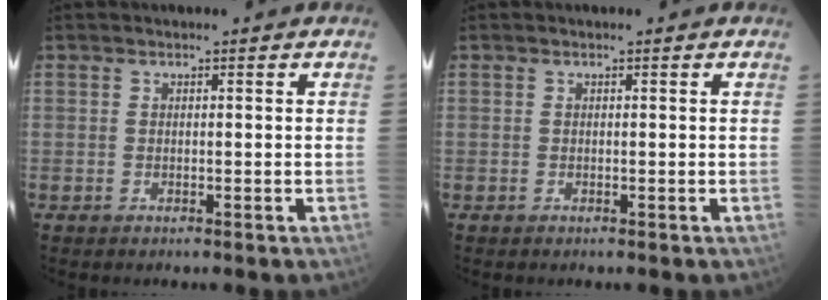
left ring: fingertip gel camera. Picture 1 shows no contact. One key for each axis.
{"total": 0.0}